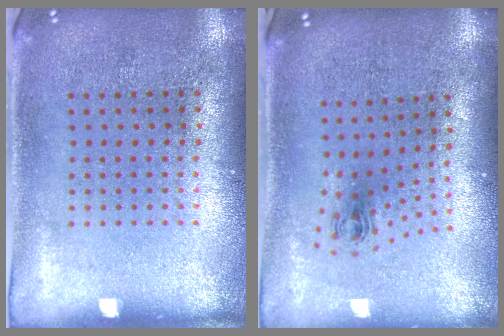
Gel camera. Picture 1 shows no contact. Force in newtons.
{"total": 1.0, "press": 0.5, "slide": 0.9}